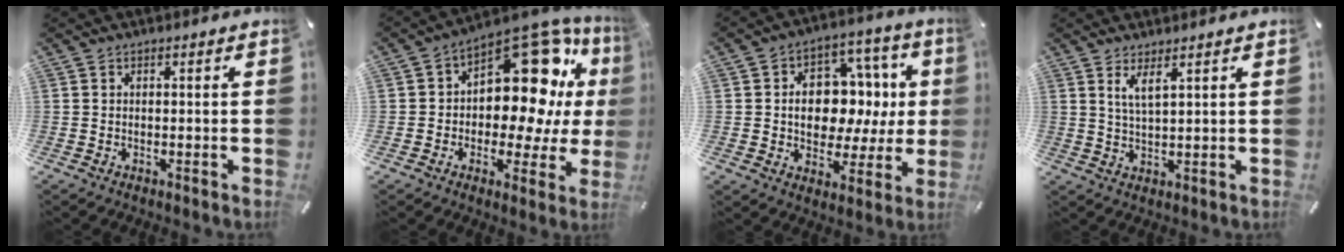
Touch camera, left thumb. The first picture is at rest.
{"total": 19.3, "force": [5.3, 11.9, 14.2], "torque": [-0.187, -0.056, 0.086]}
{"total": 14.3, "force": [1.1, 11.1, 9.0], "torque": [-0.121, -0.011, 0.029]}
{"total": 4.2, "force": [2.6, 0.7, 3.2], "torque": [-0.069, -0.004, 0.046]}